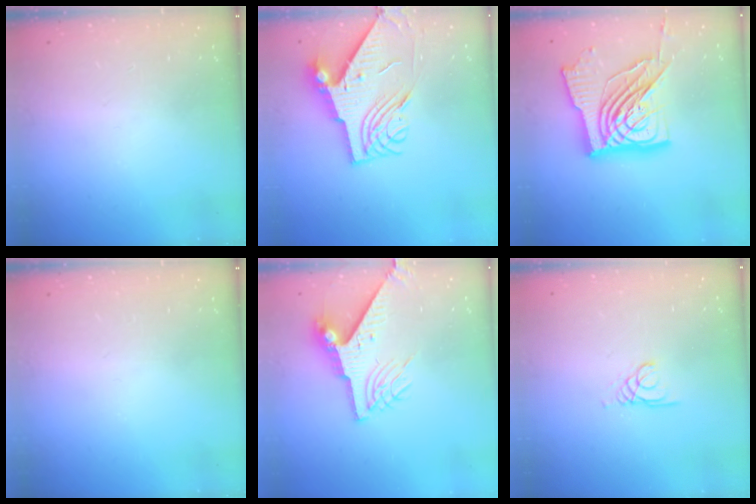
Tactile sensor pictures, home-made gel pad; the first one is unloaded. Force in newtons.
{"total": 9.2, "press": 9.1, "slide": 1.3}
{"total": 26.7, "press": 26.5, "slide": 3.2}
{"total": 0.0}
{"total": 9.0, "press": 9.0, "slide": 0.8}
{"total": 1.7, "press": 1.7, "slide": 0.1}